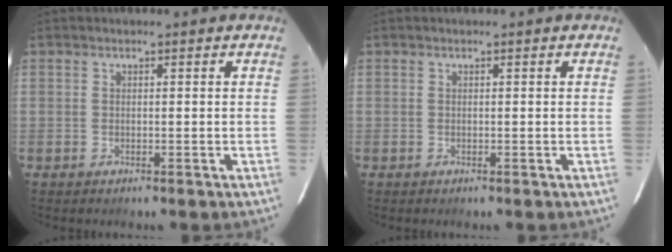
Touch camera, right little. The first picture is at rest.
{"total": 0.0}